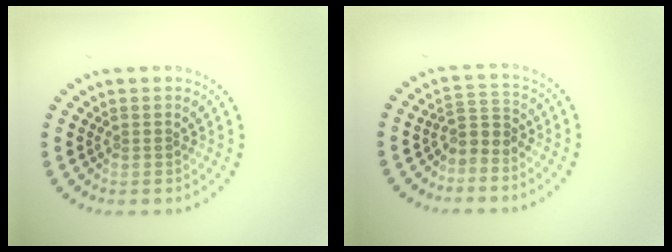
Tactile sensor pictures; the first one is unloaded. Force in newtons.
{"total": 2.1, "press": 1.4, "slide": 1.6}